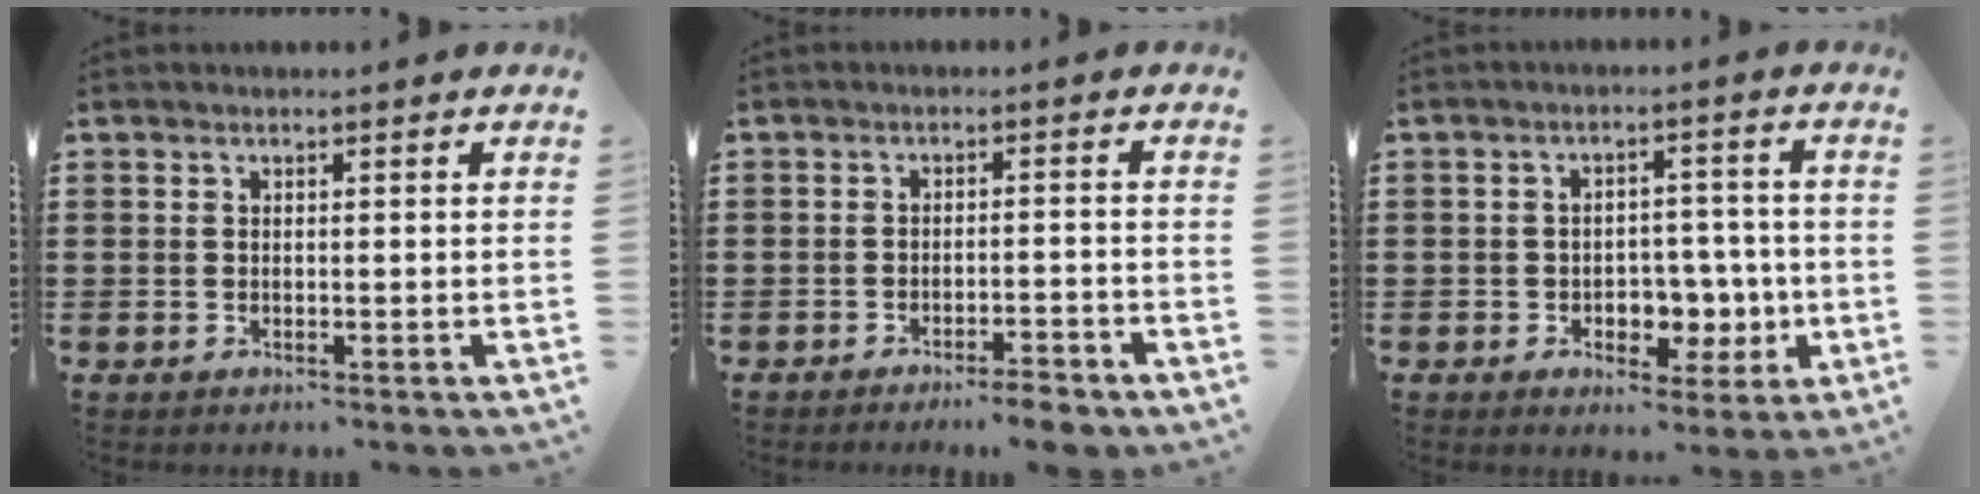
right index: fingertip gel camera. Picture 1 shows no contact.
{"total": 3.7, "force": [-3.5, 0.2, 1.2], "torque": [-0.023, 0.002, -0.069]}
{"total": 5.3, "force": [-1.1, 4.4, 2.7], "torque": [-0.035, 0.004, -0.024]}